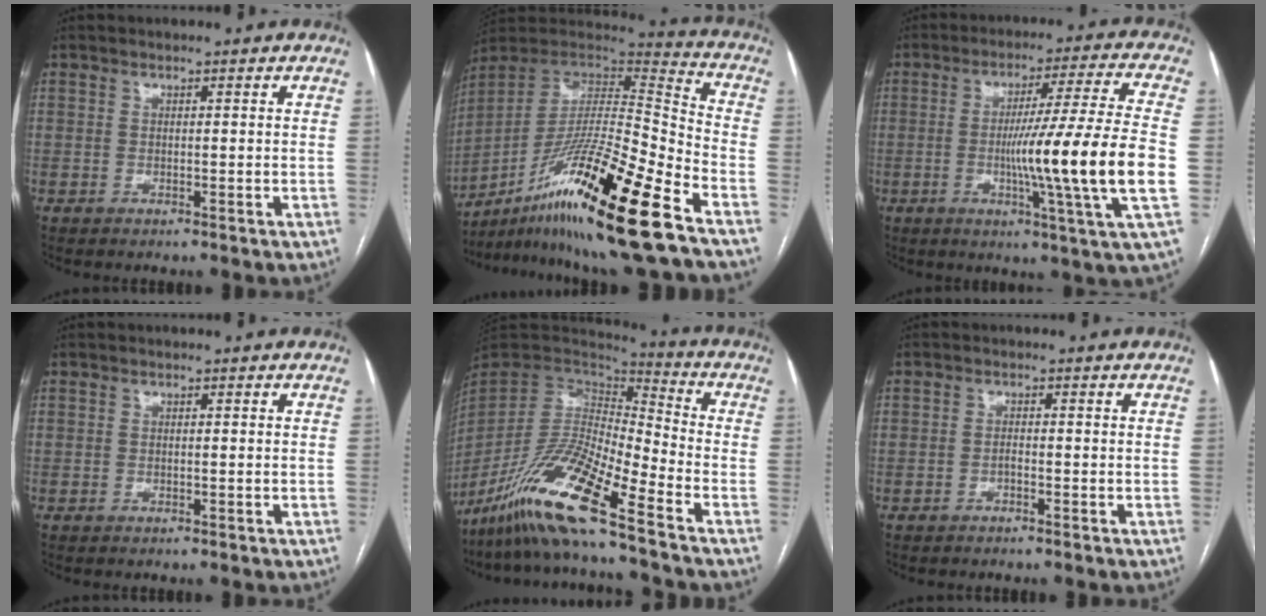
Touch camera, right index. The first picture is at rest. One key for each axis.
{"total": 24.2, "fx": -14.7, "fy": -0.1, "fz": 19.2, "tx": -0.336, "ty": -0.026, "tz": -0.267}
{"total": 17.2, "fx": -2.7, "fy": -2.4, "fz": 16.8, "tx": -0.271, "ty": -0.017, "tz": -0.050}
{"total": 0.0}
{"total": 16.2, "fx": -11.1, "fy": 0.6, "fz": 11.8, "tx": -0.227, "ty": -0.014, "tz": -0.208}
{"total": 0.8, "fx": -0.5, "fy": 0.5, "fz": 0.4, "tx": -0.002, "ty": 0.003, "tz": -0.012}